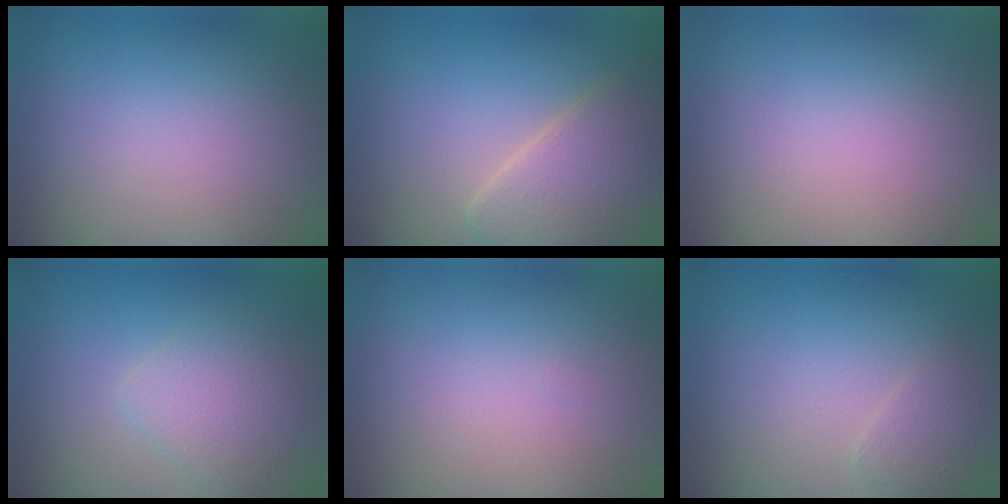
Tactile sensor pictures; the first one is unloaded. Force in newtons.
{"total": 5.8, "press": 5.7, "slide": 0.3}
{"total": 0.0}
{"total": 2.6, "press": 2.5, "slide": 0.1}
{"total": 0.0}
{"total": 1.3, "press": 1.3, "slide": 0.1}